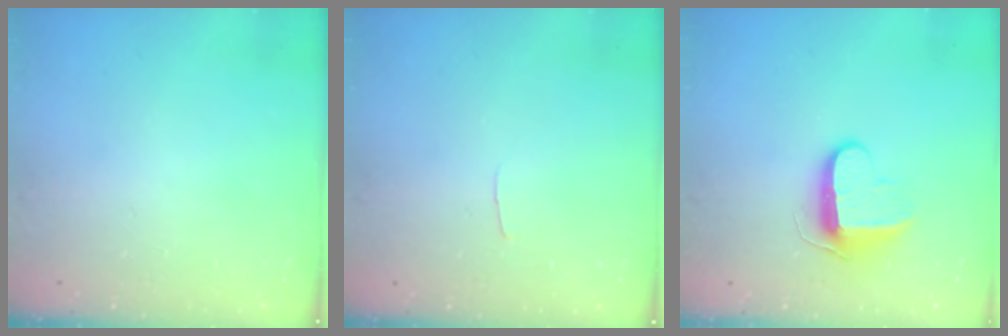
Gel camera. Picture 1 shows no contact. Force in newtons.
{"total": 2.0, "press": 2.0, "slide": 0.2}
{"total": 10.5, "press": 10.4, "slide": 1.0}